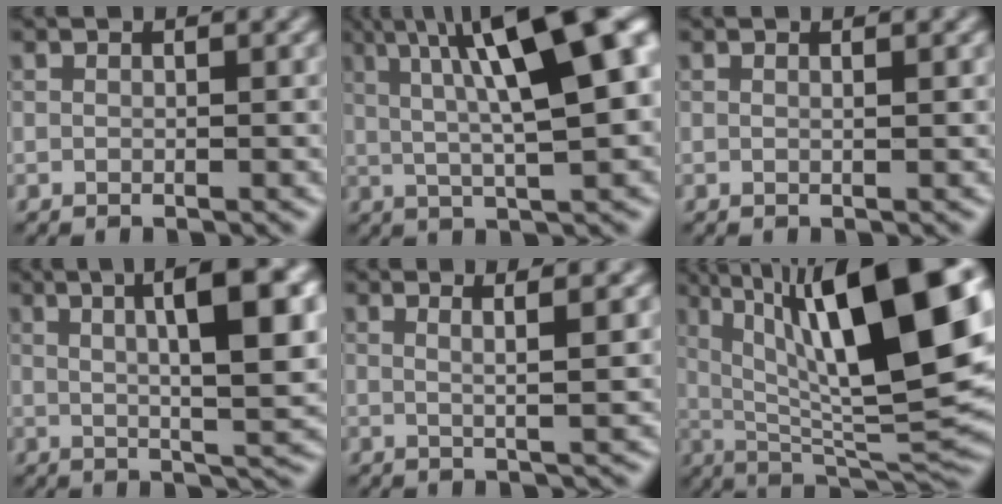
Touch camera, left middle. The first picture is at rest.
{"total": 12.9, "force": [3.4, 3.7, 11.9], "torque": [-0.157, 0.027, 0.053]}
{"total": 0.8, "force": [0.1, 0.4, 0.7], "torque": [-0.003, 0.004, -0.007]}
{"total": 10.1, "force": [2.0, 2.2, 9.6], "torque": [-0.117, 0.010, 0.036]}
{"total": 2.7, "force": [0.8, 0.5, 2.5], "torque": [-0.038, 0.008, 0.006]}
{"total": 16.3, "force": [4.2, 4.5, 15.1], "torque": [-0.239, 0.008, 0.072]}